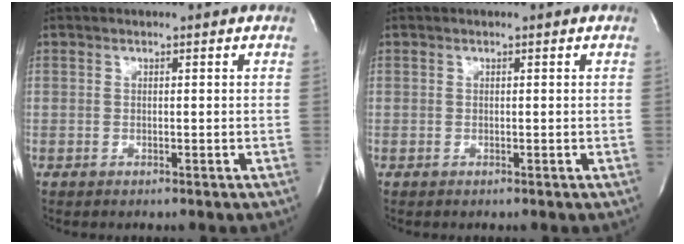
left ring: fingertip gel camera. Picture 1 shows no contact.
{"total": 0.0}